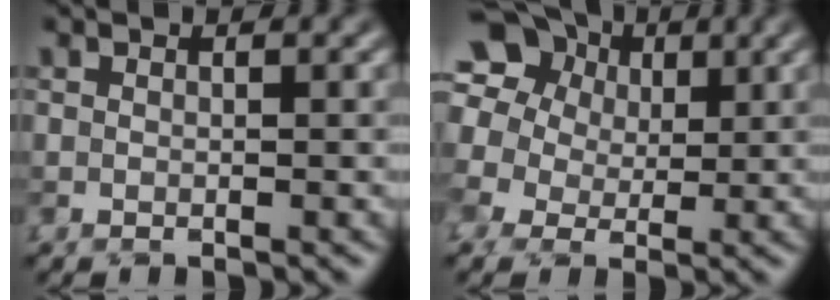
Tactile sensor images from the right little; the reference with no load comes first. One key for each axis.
{"total": 9.7, "fx": 3.6, "fy": 7.5, "fz": 5.0, "tx": -0.109, "ty": 0.034, "tz": 0.045}